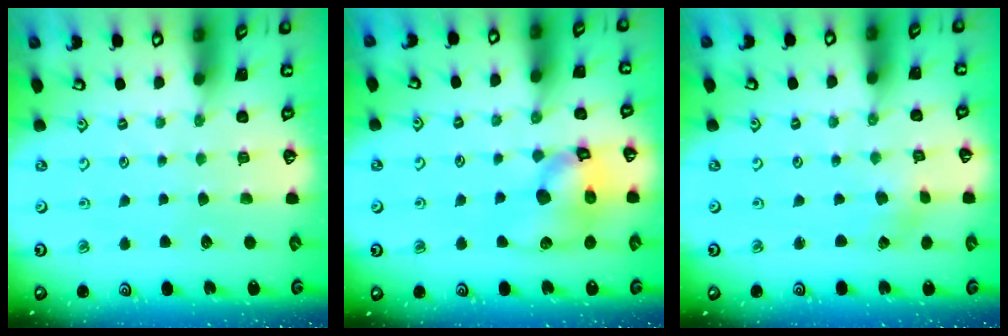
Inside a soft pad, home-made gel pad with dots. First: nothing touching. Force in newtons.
{"total": 13.0, "press": 12.8, "slide": 2.0}
{"total": 0.0}